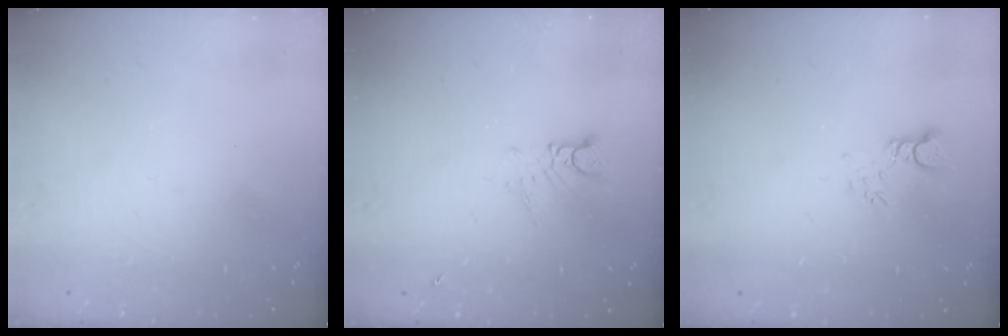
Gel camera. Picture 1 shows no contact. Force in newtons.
{"total": 3.4, "press": 3.4, "slide": 0.3}
{"total": 2.8, "press": 2.8, "slide": 0.5}